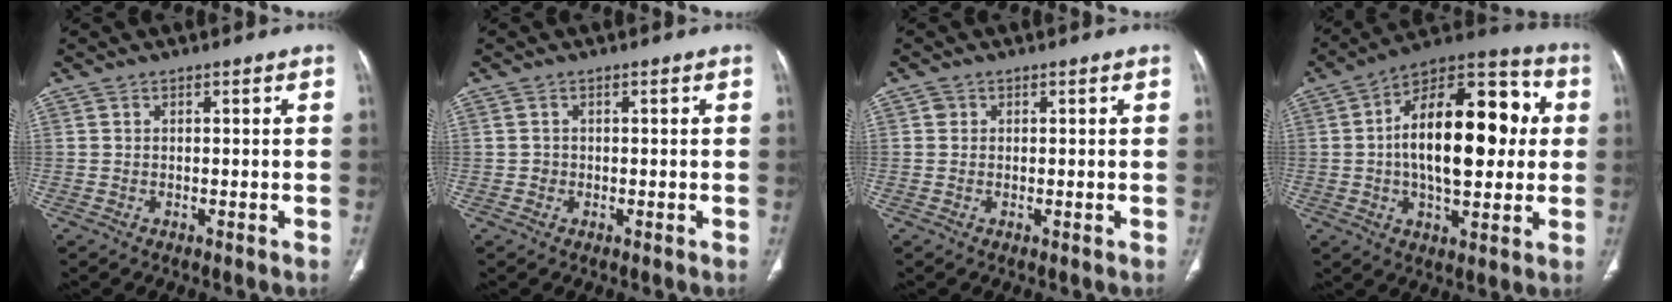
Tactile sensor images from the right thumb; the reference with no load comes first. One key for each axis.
{"total": 0.8, "fx": 0.0, "fy": 0.7, "fz": 0.2, "tx": 0.000, "ty": 0.002, "tz": 0.001}
{"total": 0.8, "fx": 0.2, "fy": 0.8, "fz": 0.1, "tx": 0.005, "ty": 0.001, "tz": 0.003}
{"total": 23.1, "fx": 2.1, "fy": 11.5, "fz": 19.9, "tx": -0.287, "ty": 0.030, "tz": 0.024}